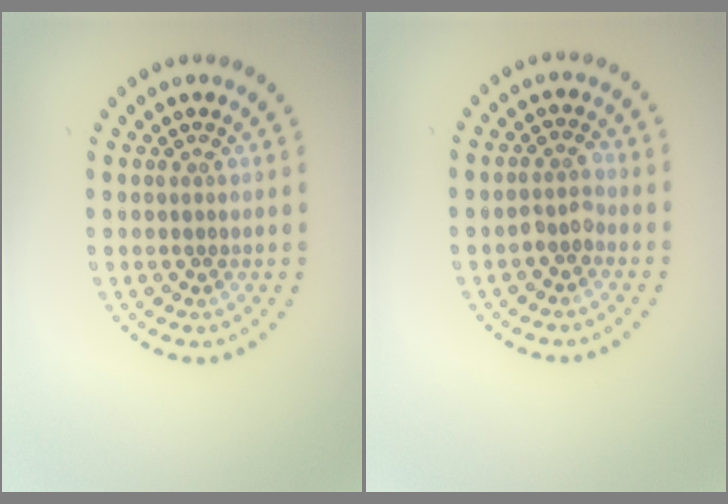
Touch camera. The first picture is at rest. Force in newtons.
{"total": 1.5, "press": 1.2, "slide": 0.9}